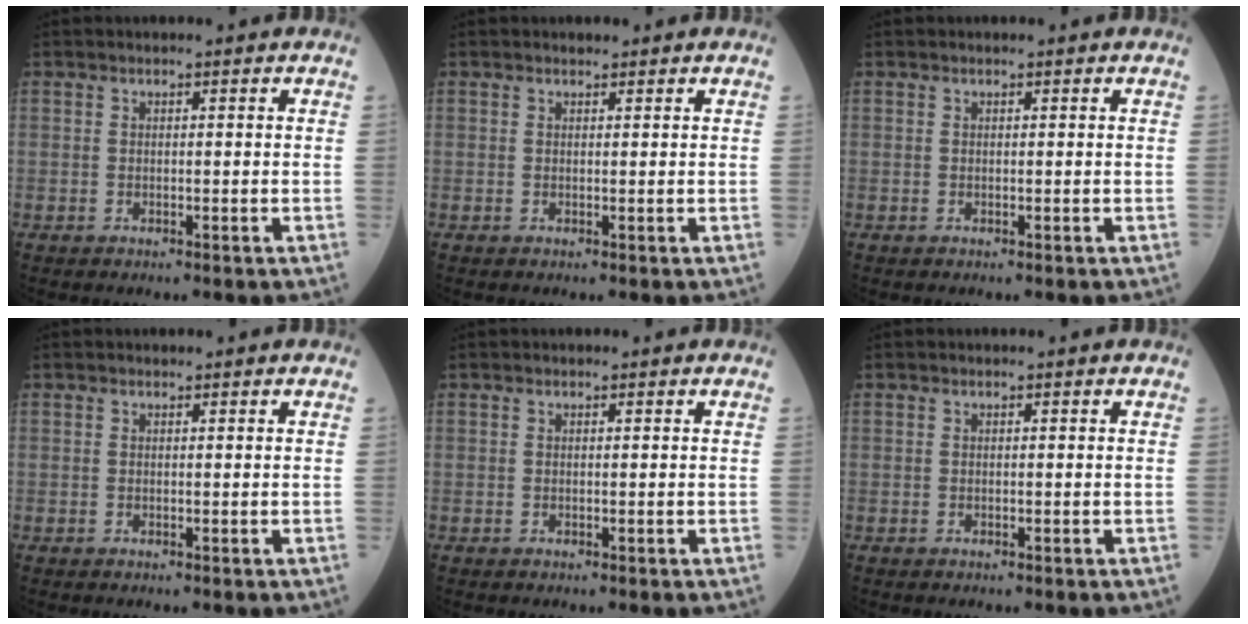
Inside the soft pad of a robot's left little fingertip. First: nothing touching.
{"total": 0.7, "force": [0.6, 0.3, 0.2], "torque": [-0.012, 0.000, 0.008]}
{"total": 0.0}
{"total": 0.0}
{"total": 0.0}
{"total": 0.0}